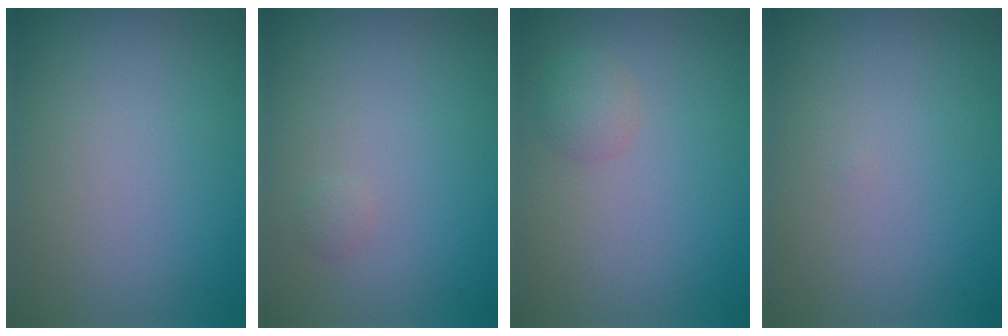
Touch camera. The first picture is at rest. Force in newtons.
{"total": 0.6, "press": 0.6, "slide": 0.1}
{"total": 1.5, "press": 1.5, "slide": 0.1}
{"total": 0.0}